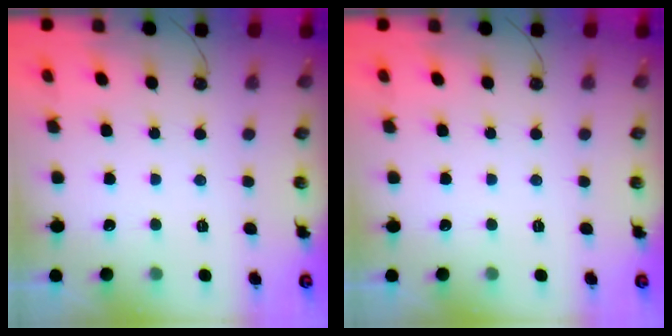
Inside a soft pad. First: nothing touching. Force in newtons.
{"total": 0.0}